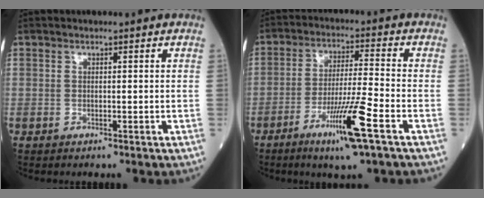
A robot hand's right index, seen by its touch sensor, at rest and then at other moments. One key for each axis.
{"total": 10.3, "fx": -5.3, "fy": -0.7, "fz": 8.8, "tx": -0.166, "ty": -0.018, "tz": -0.096}